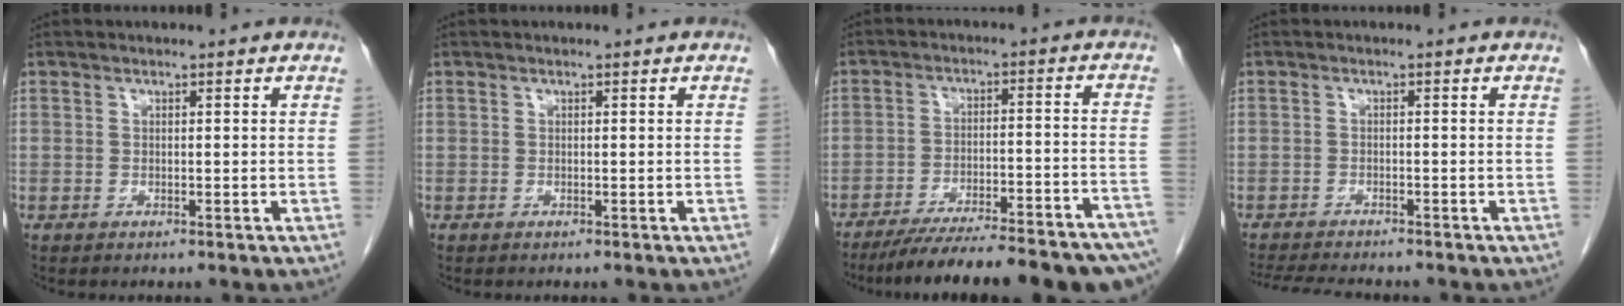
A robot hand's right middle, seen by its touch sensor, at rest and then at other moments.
{"total": 0.0}
{"total": 23.6, "force": [-20.5, 2.1, 11.4], "torque": [-0.116, -0.010, -0.278]}
{"total": 7.6, "force": [-6.9, 1.0, 3.0], "torque": [-0.047, -0.013, -0.108]}